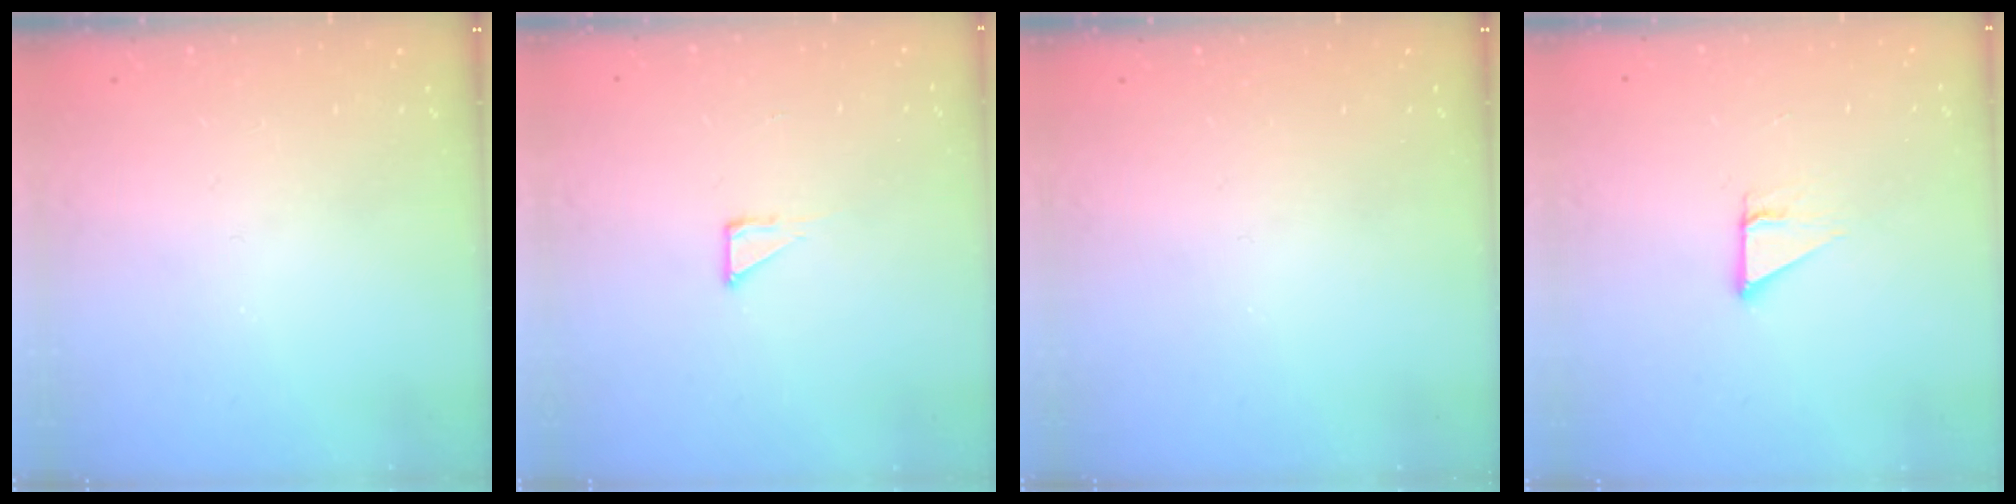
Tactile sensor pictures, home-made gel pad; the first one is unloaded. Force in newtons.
{"total": 2.7, "press": 2.7, "slide": 0.2}
{"total": 0.0}
{"total": 3.1, "press": 2.4, "slide": 1.9}